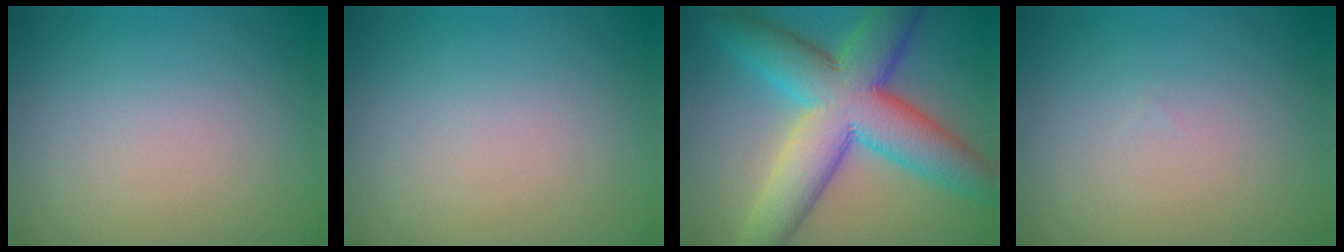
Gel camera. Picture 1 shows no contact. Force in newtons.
{"total": 0.0}
{"total": 12.1, "press": 12.1, "slide": 0.2}
{"total": 0.0}